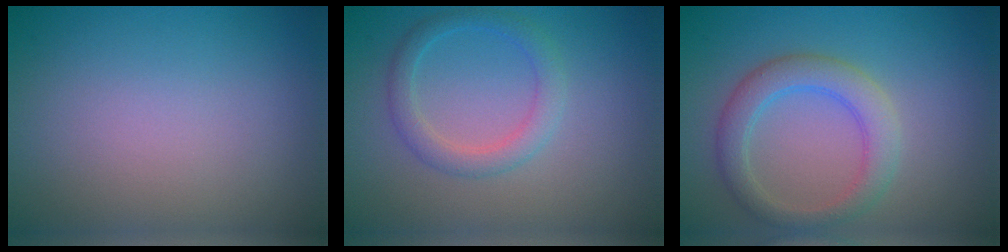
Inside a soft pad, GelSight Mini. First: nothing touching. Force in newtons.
{"total": 2.5, "press": 2.5, "slide": 0.1}
{"total": 3.7, "press": 3.7, "slide": 0.3}